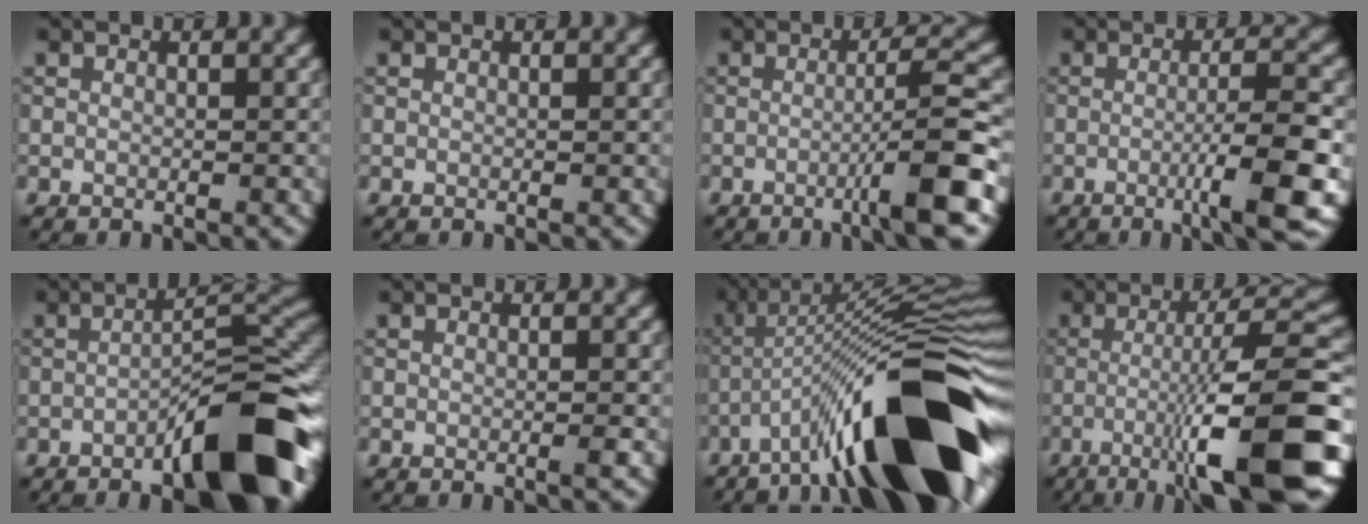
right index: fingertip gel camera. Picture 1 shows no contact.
{"total": 0.0}
{"total": 5.7, "force": [-2.1, 0.3, 5.4], "torque": [-0.073, 0.014, -0.049]}
{"total": 6.6, "force": [-2.1, 0.8, 6.2], "torque": [-0.087, 0.009, -0.041]}
{"total": 9.7, "force": [-4.9, 2.2, 8.1], "torque": [-0.106, 0.023, -0.082]}
{"total": 0.6, "force": [-0.2, 0.0, 0.6], "torque": [-0.008, 0.001, -0.005]}
{"total": 17.5, "force": [-8.1, 4.2, 14.9], "torque": [-0.218, 0.023, -0.141]}
{"total": 13.1, "force": [-4.8, 2.1, 12.0], "torque": [-0.168, 0.015, -0.073]}